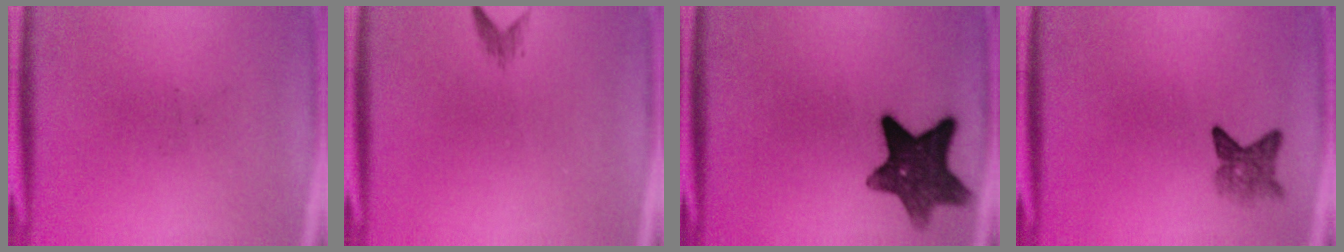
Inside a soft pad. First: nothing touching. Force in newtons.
{"total": 1.1}
{"total": 10.6}
{"total": 3.1}